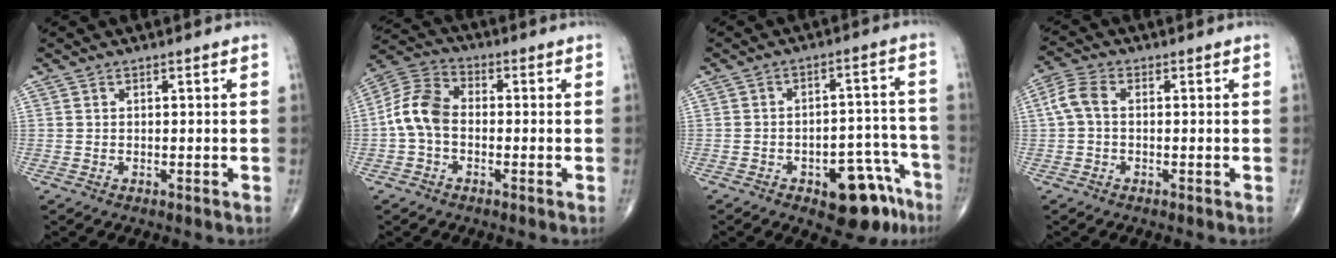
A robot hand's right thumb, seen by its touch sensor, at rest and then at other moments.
{"total": 8.7, "force": [-1.2, 5.9, 6.3], "torque": [-0.122, 0.026, -0.038]}
{"total": 12.4, "force": [-7.0, 5.9, 8.4], "torque": [-0.072, 0.056, -0.086]}
{"total": 4.5, "force": [0.1, 2.7, 3.6], "torque": [-0.085, 0.014, -0.006]}